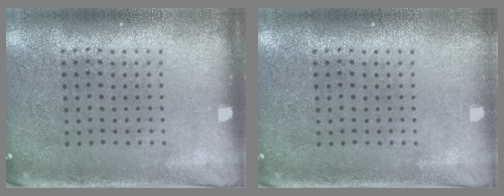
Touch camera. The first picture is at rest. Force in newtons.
{"total": 0.5, "press": 0.5, "slide": 0.1}